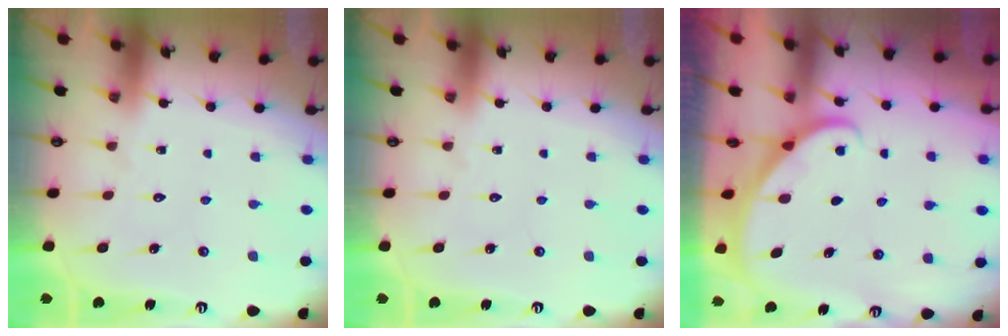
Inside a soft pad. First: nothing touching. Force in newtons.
{"total": 0.0}
{"total": 2.0, "press": 2.0, "slide": 0.1}